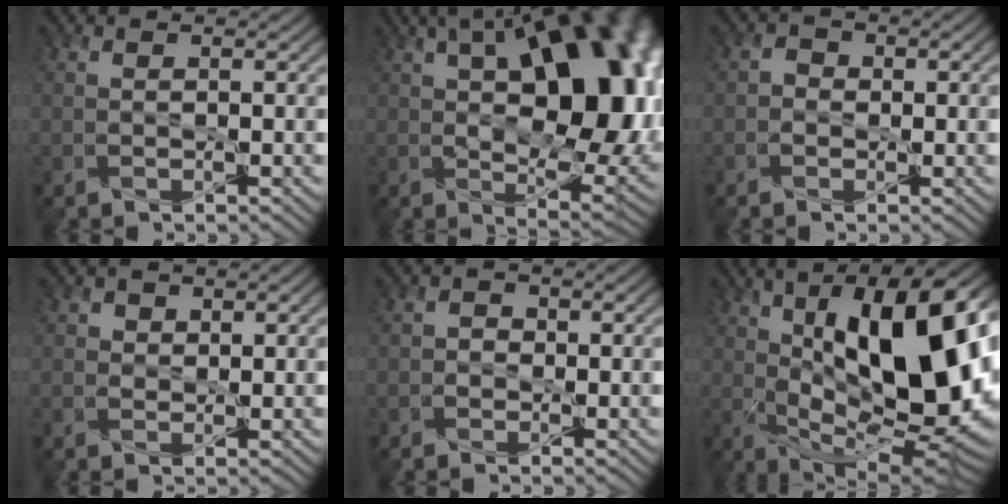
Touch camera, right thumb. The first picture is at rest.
{"total": 20.0, "force": [4.6, 10.3, 16.5], "torque": [-0.216, 0.035, 0.063]}
{"total": 1.5, "force": [-0.6, 1.3, 0.5], "torque": [-0.006, 0.001, -0.015]}
{"total": 1.7, "force": [0.6, 1.4, 0.6], "torque": [-0.011, -0.002, 0.005]}
{"total": 1.5, "force": [-0.6, 1.3, 0.5], "torque": [-0.002, 0.003, -0.015]}
{"total": 18.4, "force": [2.6, 7.8, 16.5], "torque": [-0.255, 0.026, 0.038]}